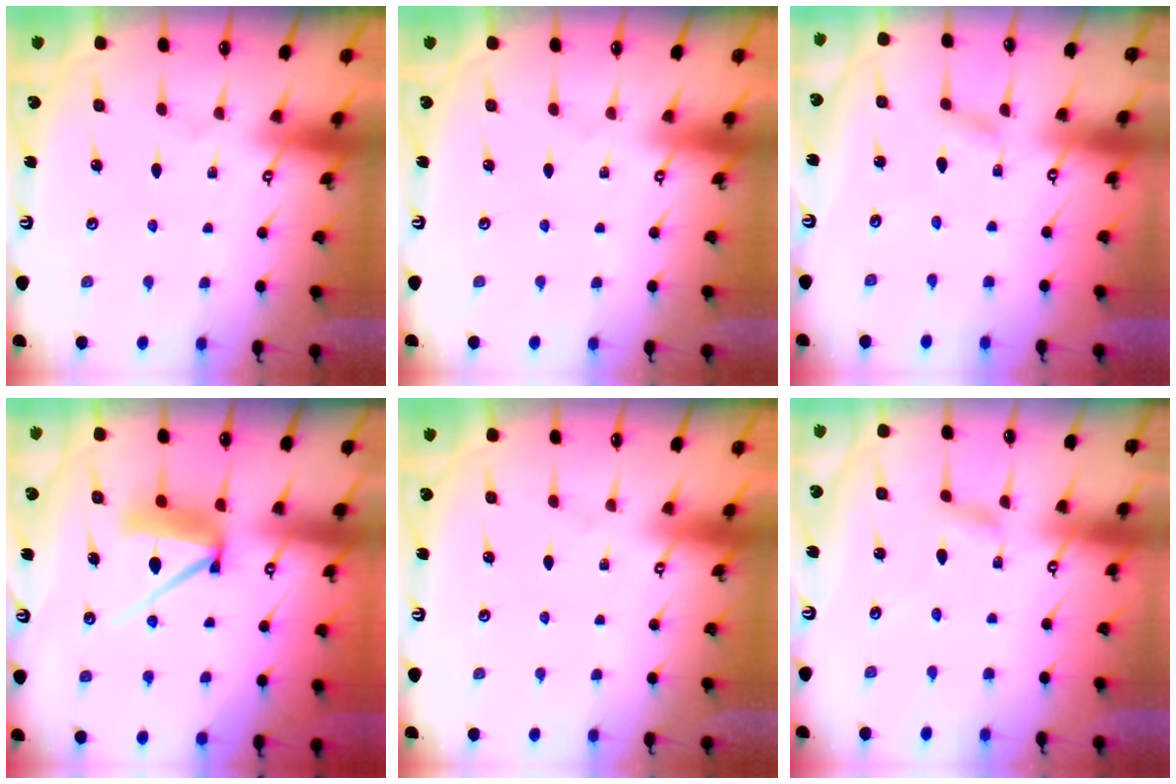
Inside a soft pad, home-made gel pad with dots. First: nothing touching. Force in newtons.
{"total": 0.0}
{"total": 1.9, "press": 1.9, "slide": 0.1}
{"total": 11.2, "press": 11.2, "slide": 0.7}
{"total": 0.0}
{"total": 2.6, "press": 2.6, "slide": 0.3}